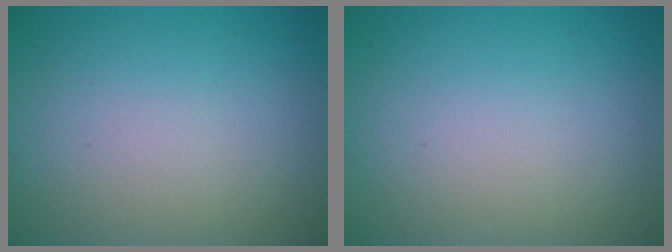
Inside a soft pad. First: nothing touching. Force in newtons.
{"total": 0.0}